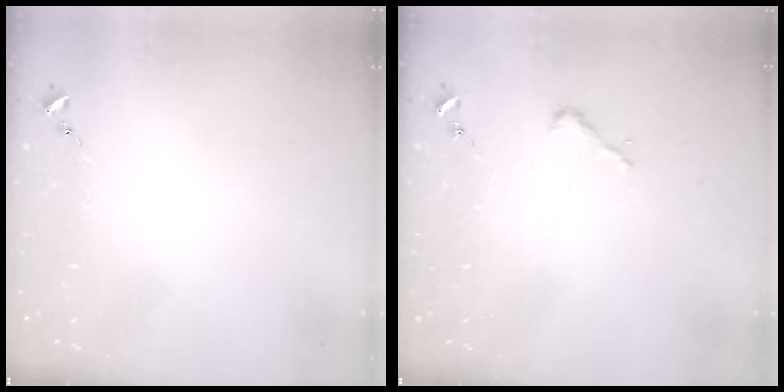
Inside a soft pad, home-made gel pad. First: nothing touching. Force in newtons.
{"total": 2.5, "press": 2.5, "slide": 0.2}